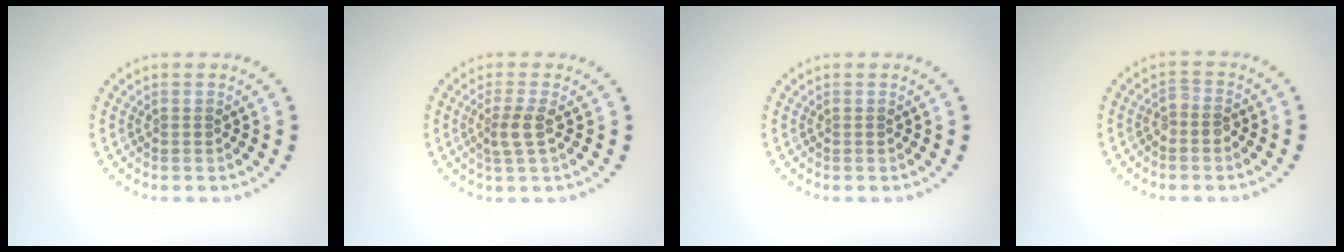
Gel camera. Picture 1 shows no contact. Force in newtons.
{"total": 2.0, "press": 1.6, "slide": 1.2}
{"total": 0.0}
{"total": 1.5, "press": 1.3, "slide": 0.7}